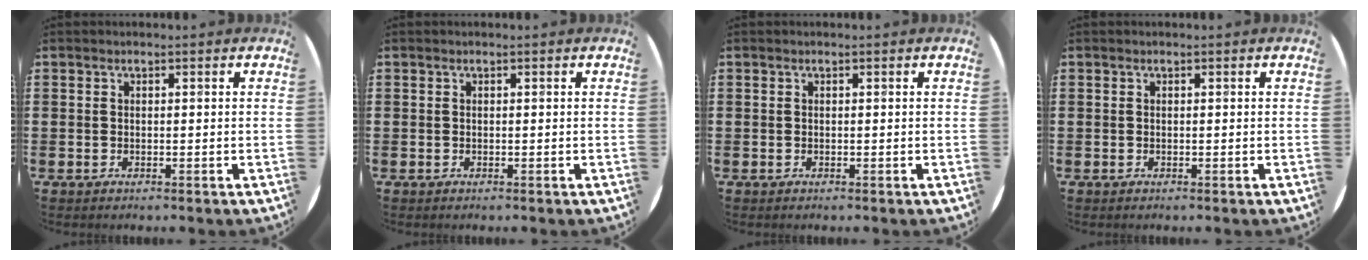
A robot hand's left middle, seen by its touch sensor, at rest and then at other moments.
{"total": 0.0}
{"total": 0.0}
{"total": 0.0}